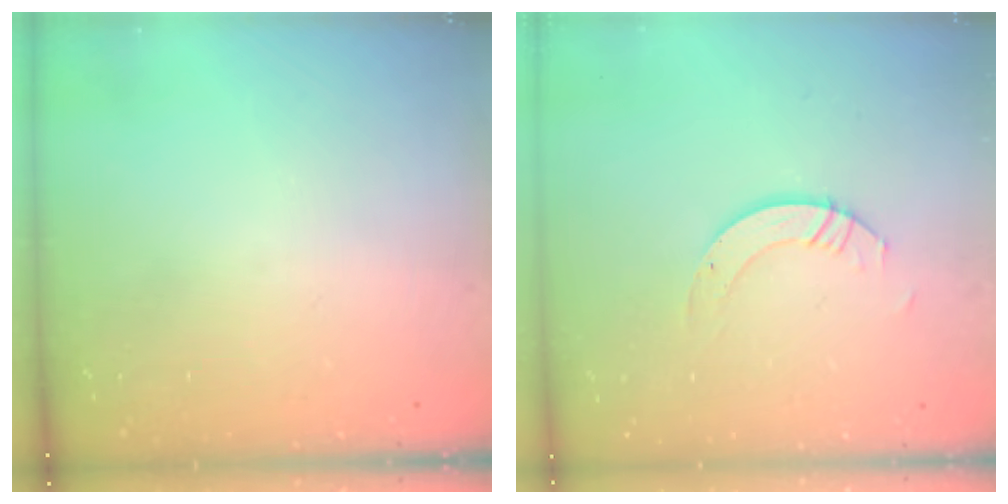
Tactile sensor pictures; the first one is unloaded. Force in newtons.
{"total": 4.4, "press": 4.4, "slide": 0.0}